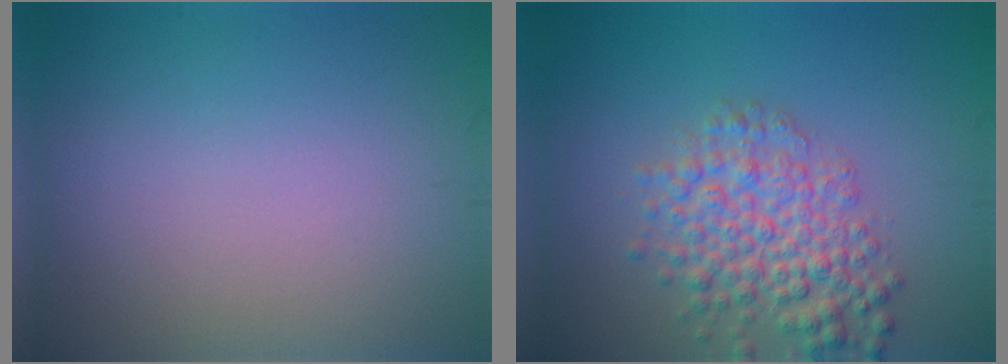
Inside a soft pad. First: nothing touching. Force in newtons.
{"total": 5.2, "press": 5.2, "slide": 0.2}